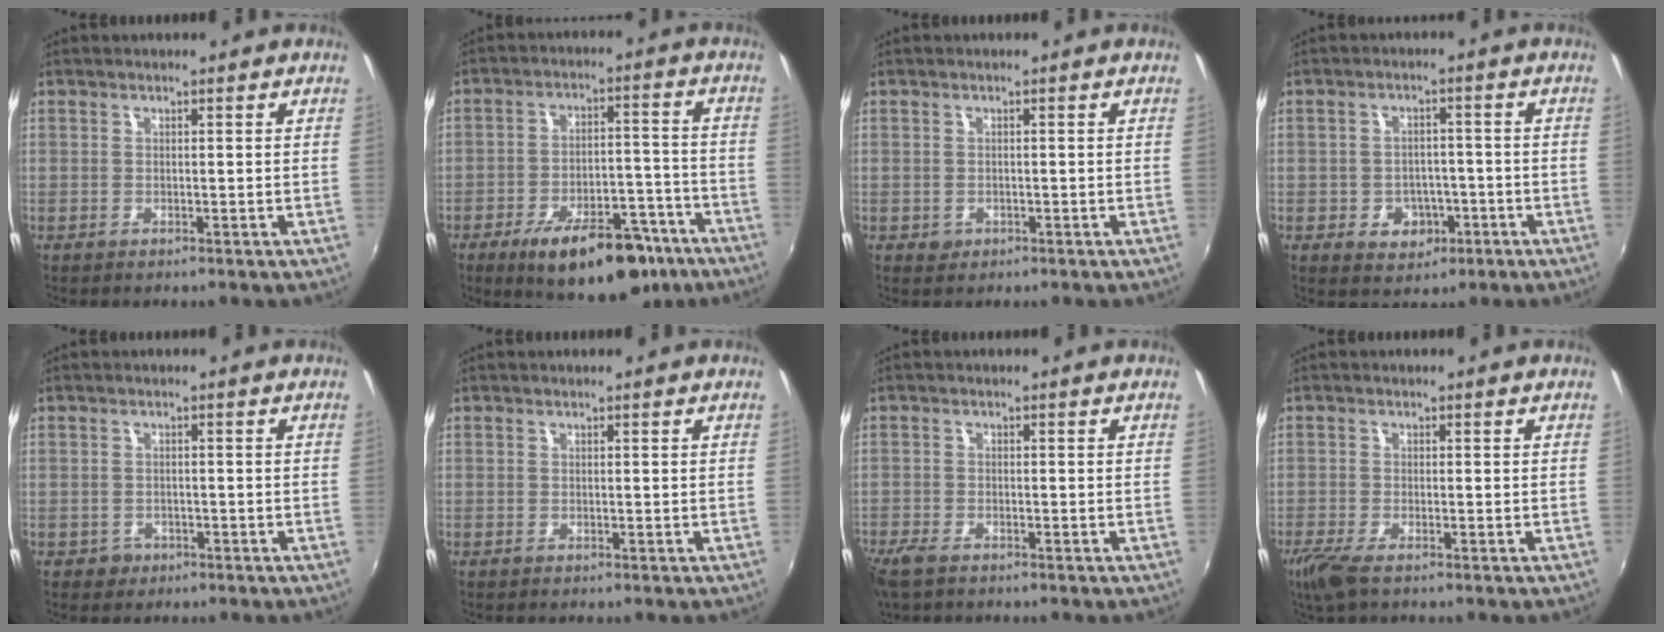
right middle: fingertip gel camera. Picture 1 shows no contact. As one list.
[{"total": 17.9, "force": [-11.9, 7.7, 10.9], "torque": [-0.167, 0.006, -0.160]}, {"total": 1.4, "force": [-0.5, 1.2, 0.3], "torque": [-0.006, -0.004, -0.005]}, {"total": 6.0, "force": [-2.5, 4.9, 2.3], "torque": [-0.054, 0.008, -0.021]}, {"total": 2.4, "force": [-1.1, 2.0, 0.5], "torque": [-0.014, -0.002, -0.015]}, {"total": 0.0}, {"total": 4.3, "force": [-3.2, 1.8, 2.1], "torque": [-0.058, -0.015, -0.066]}, {"total": 4.4, "force": [-3.0, 1.1, 3.1], "torque": [-0.073, -0.018, -0.059]}]